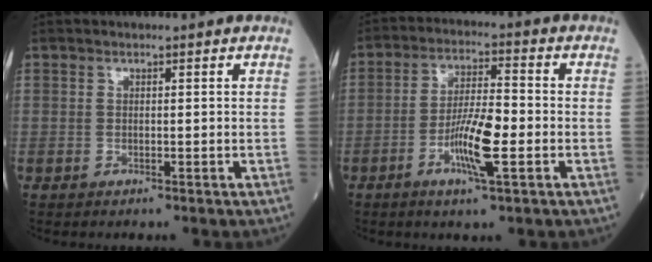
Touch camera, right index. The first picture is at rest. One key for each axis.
{"total": 8.5, "fx": -2.7, "fy": 1.0, "fz": 8.0, "tx": -0.150, "ty": -0.001, "tz": -0.053}